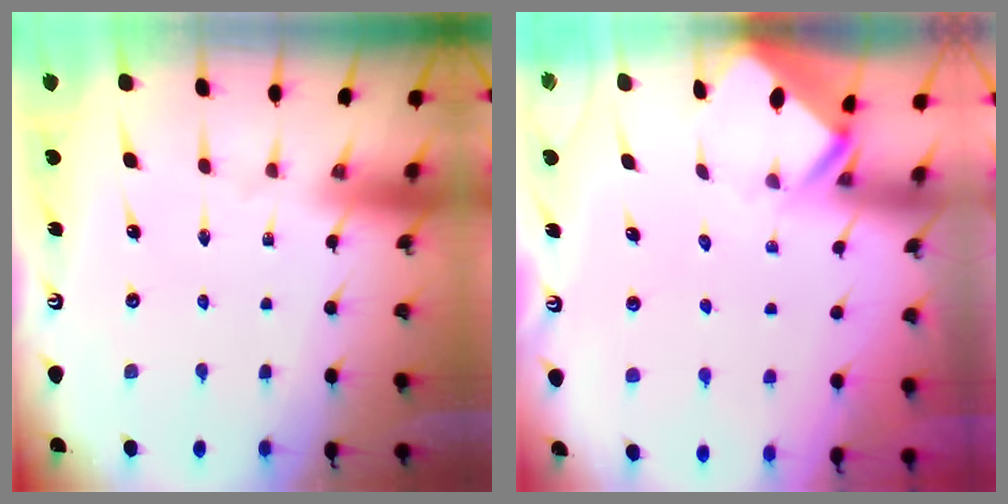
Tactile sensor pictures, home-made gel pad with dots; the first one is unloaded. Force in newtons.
{"total": 3.1, "press": 3.1, "slide": 0.2}